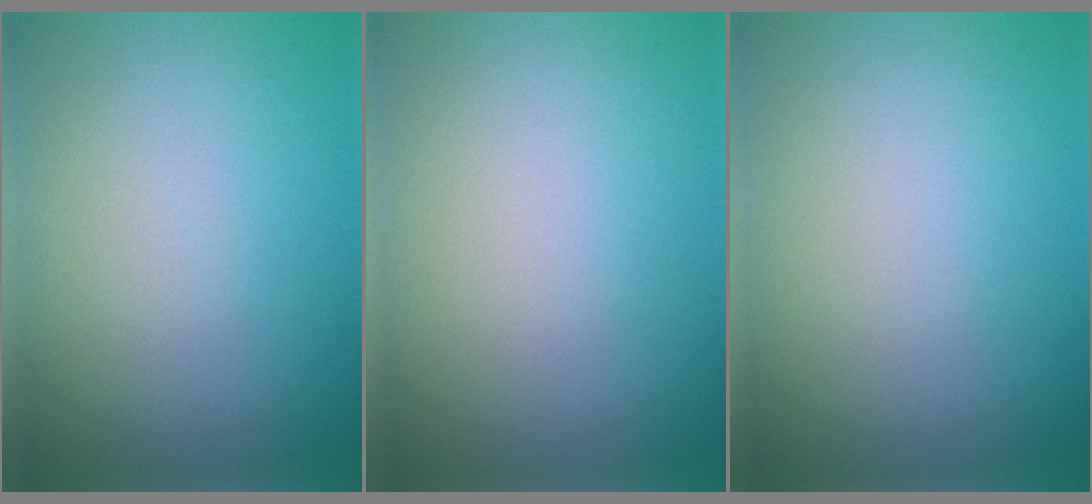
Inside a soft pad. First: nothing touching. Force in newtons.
{"total": 0.0}
{"total": 0.0}